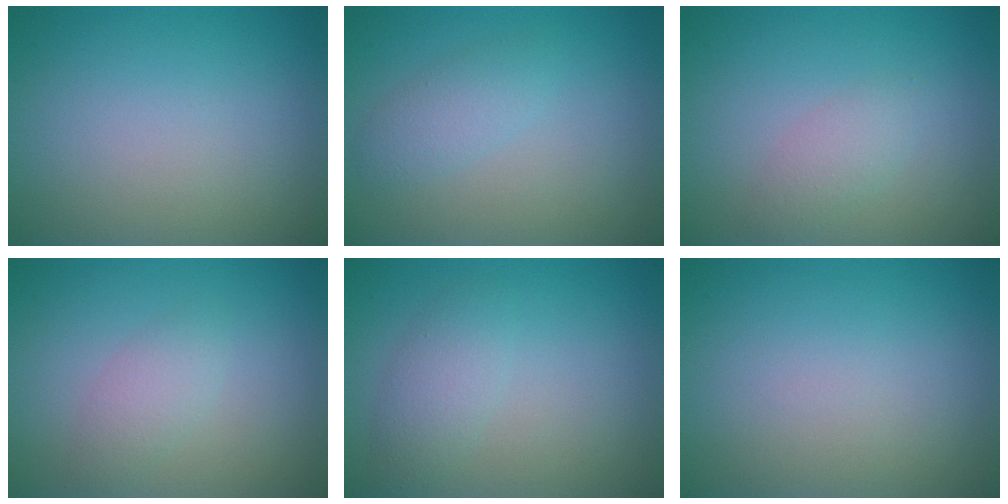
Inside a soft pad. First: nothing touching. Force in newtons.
{"total": 1.9, "press": 1.9, "slide": 0.1}
{"total": 1.8, "press": 1.8, "slide": 0.1}
{"total": 1.8, "press": 1.8, "slide": 0.0}
{"total": 2.2, "press": 2.2, "slide": 0.1}
{"total": 0.0}